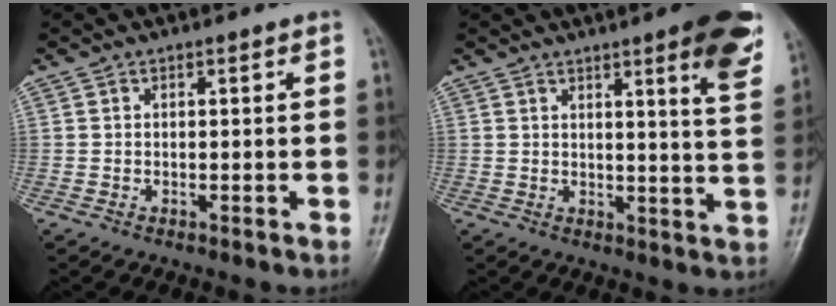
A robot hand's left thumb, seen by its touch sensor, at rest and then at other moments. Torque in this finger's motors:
{"motor_torque": [1.81, 0.63, 1.03, -0.94, 0.09]}